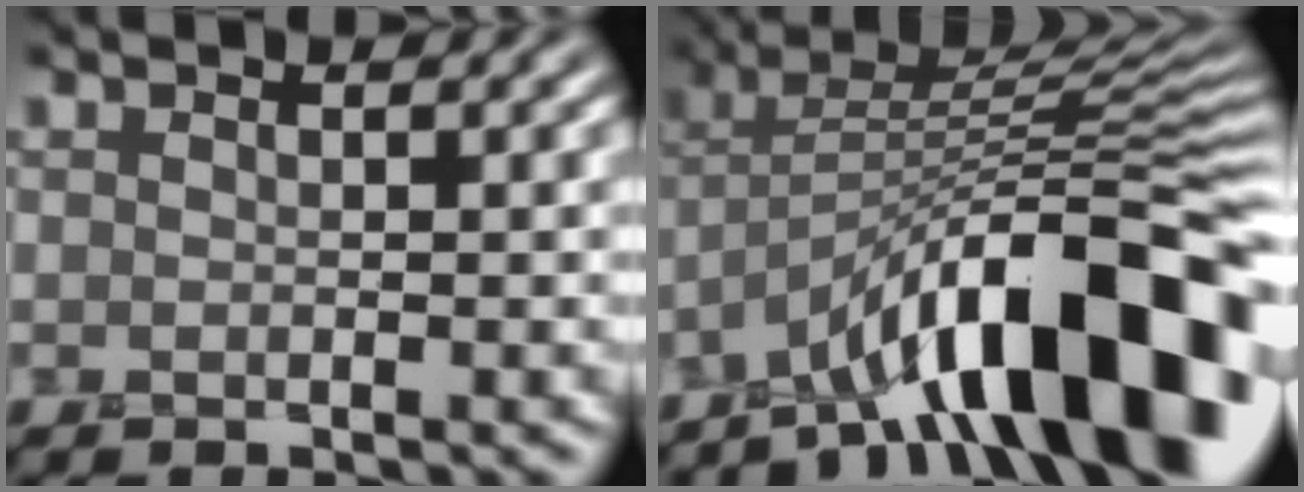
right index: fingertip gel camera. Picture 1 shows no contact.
{"total": 13.7, "force": [-7.9, 3.6, 10.6], "torque": [-0.147, 0.023, -0.132]}